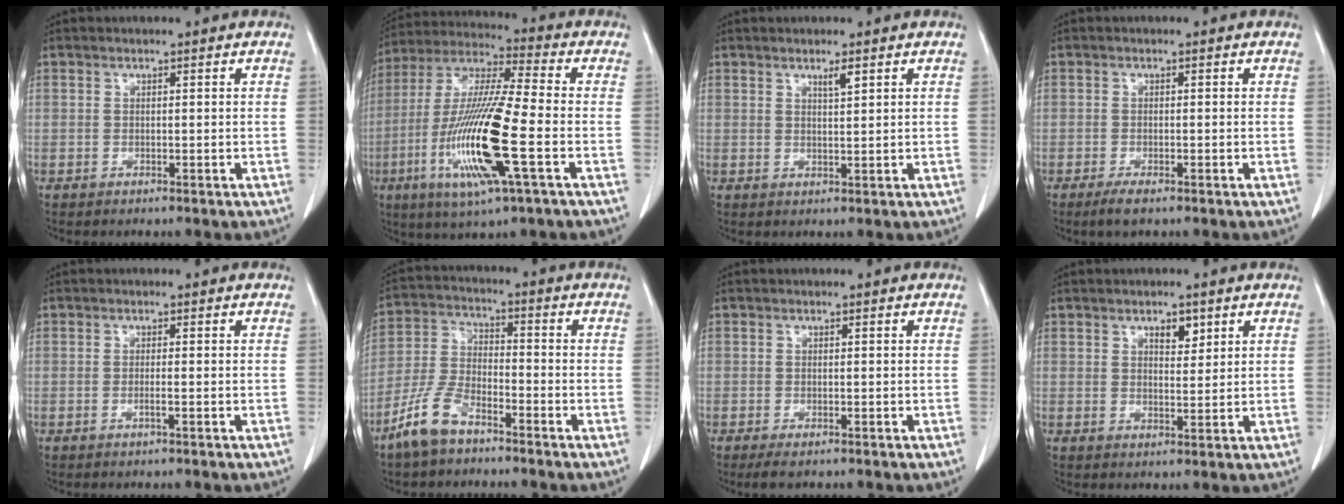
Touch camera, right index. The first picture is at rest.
{"total": 17.8, "force": [-5.1, 1.0, 17.1], "torque": [-0.354, -0.019, -0.097]}
{"total": 1.6, "force": [1.1, 0.1, 1.2], "torque": [-0.024, -0.003, 0.019]}
{"total": 2.2, "force": [-1.5, 0.4, 1.5], "torque": [-0.034, -0.005, -0.027]}
{"total": 1.0, "force": [-0.5, -0.2, 0.9], "torque": [-0.016, 0.000, -0.008]}
{"total": 8.4, "force": [-6.1, 3.2, 4.8], "torque": [-0.120, -0.005, -0.127]}
{"total": 2.0, "force": [-1.5, 0.5, 1.2], "torque": [-0.024, -0.006, -0.021]}
{"total": 3.0, "force": [1.7, 1.3, 2.1], "torque": [-0.031, -0.003, 0.028]}